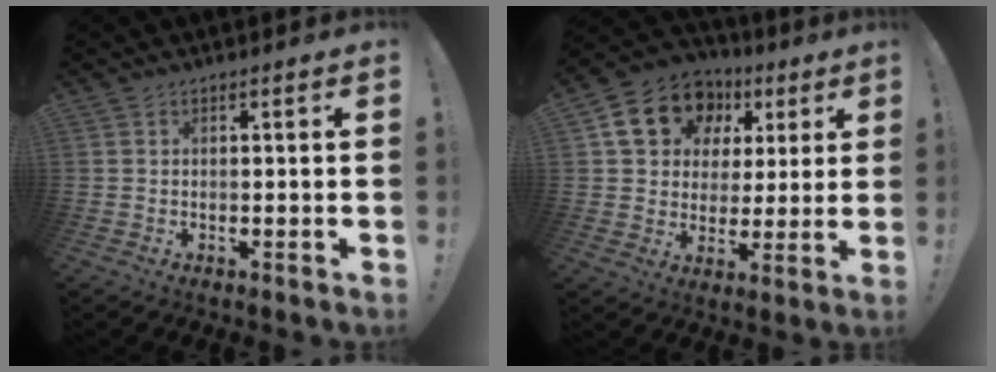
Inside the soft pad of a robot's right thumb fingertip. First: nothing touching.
{"total": 16.5, "force": [7.1, 12.8, 7.8], "torque": [-0.119, -0.021, 0.143]}